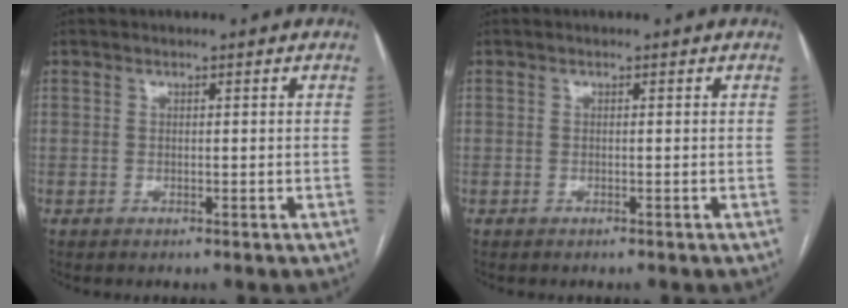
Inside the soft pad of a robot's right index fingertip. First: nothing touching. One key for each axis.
{"total": 0.0}